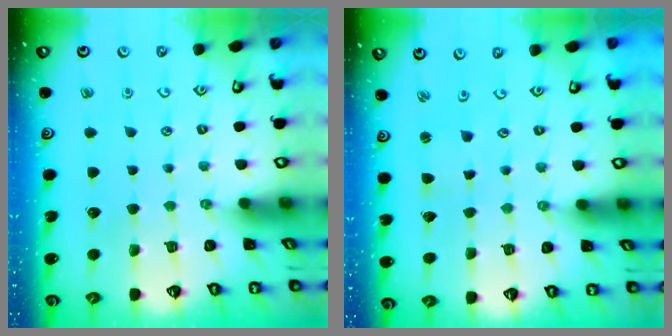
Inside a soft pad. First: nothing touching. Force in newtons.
{"total": 1.3, "press": 1.3, "slide": 0.2}